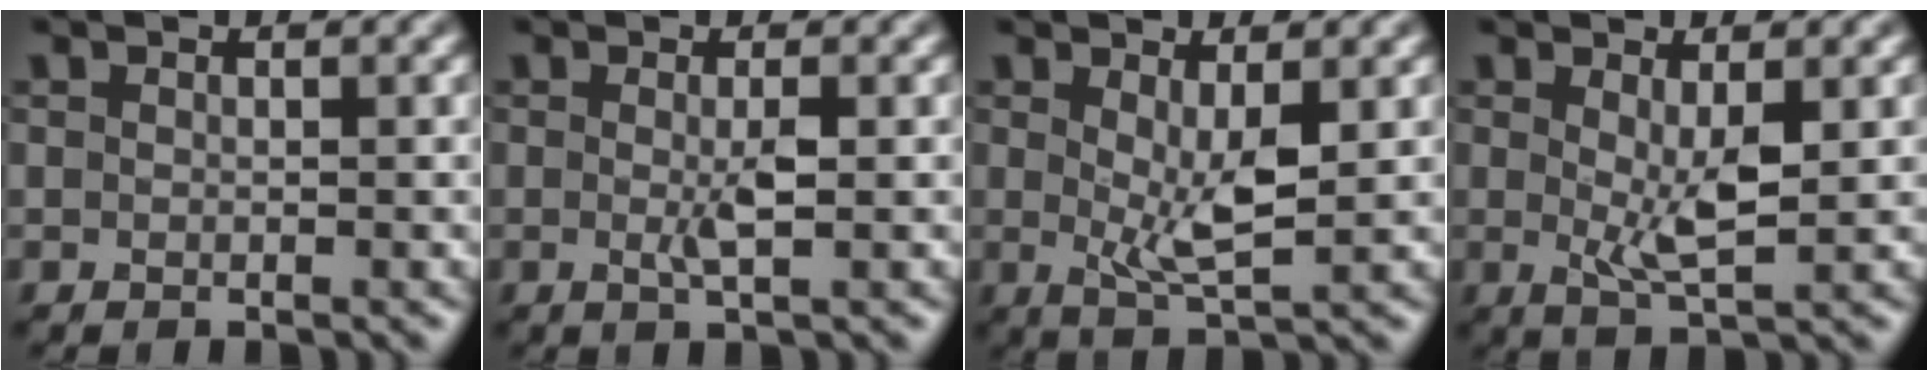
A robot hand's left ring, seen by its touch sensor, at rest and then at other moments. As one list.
[{"total": 1.8, "force": [-0.5, 0.2, 1.7], "torque": [-0.035, -0.004, -0.008]}, {"total": 3.7, "force": [0.3, 1.1, 3.6], "torque": [-0.066, -0.012, 0.011]}, {"total": 3.4, "force": [0.1, 0.9, 3.3], "torque": [-0.062, -0.011, 0.008]}]